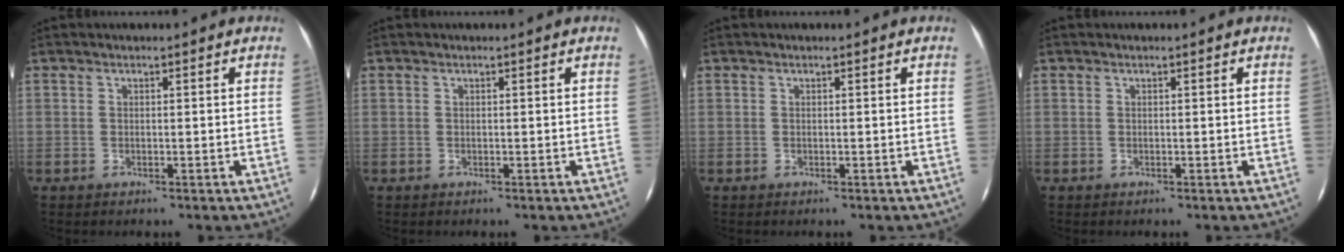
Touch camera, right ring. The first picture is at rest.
{"total": 0.0}
{"total": 0.0}
{"total": 0.0}